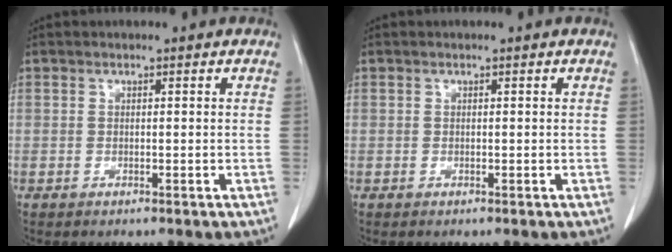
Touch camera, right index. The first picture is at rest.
{"total": 0.0}